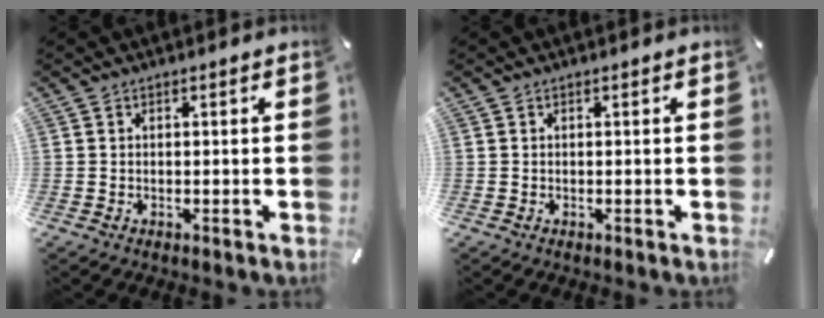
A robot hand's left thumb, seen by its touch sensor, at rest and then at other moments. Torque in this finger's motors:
{"motor_torque": [0.00, 0.00, 0.00, 0.00, 0.00]}